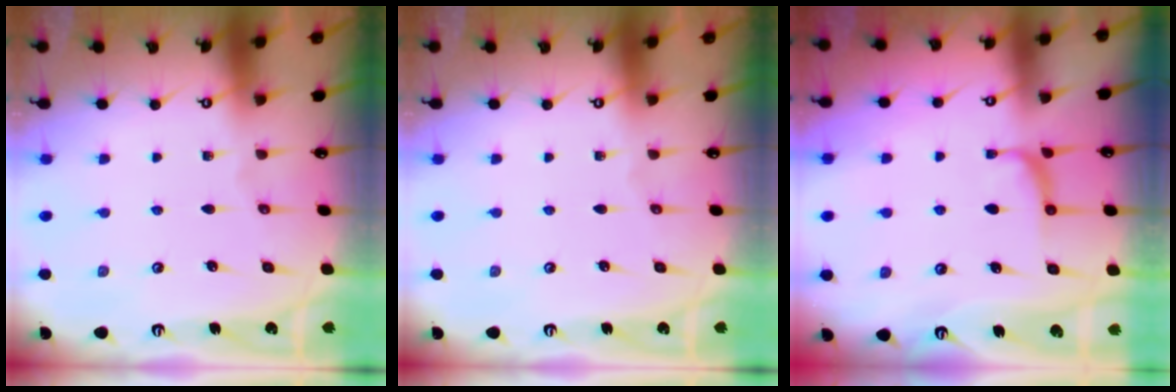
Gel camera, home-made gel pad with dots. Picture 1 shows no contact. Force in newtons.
{"total": 0.0}
{"total": 1.0, "press": 0.9, "slide": 0.4}